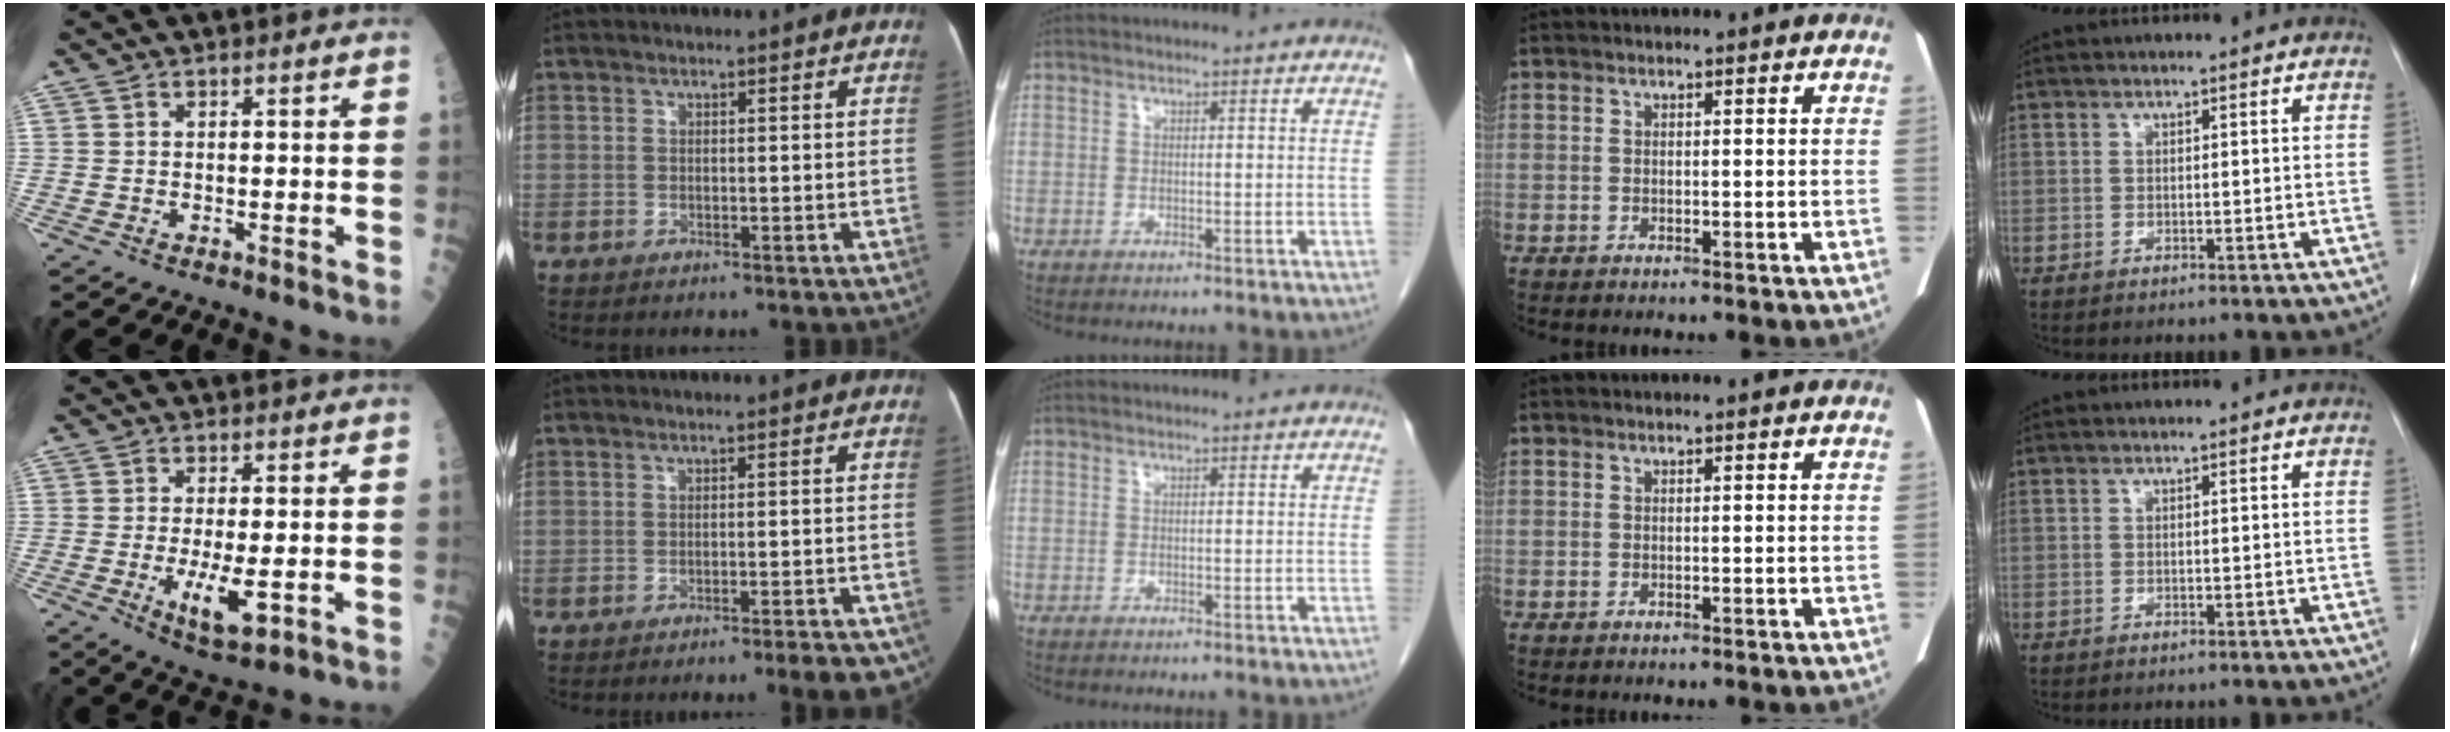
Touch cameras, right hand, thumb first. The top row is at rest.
{"thumb": {"total": 7.5, "force": [-1.5, 2.3, 7.0], "torque": [-0.122, -0.017, -0.018]}, "index": {"total": 7.3, "force": [-5.7, 1.2, 4.4], "torque": [-0.035, 0.010, -0.074]}}